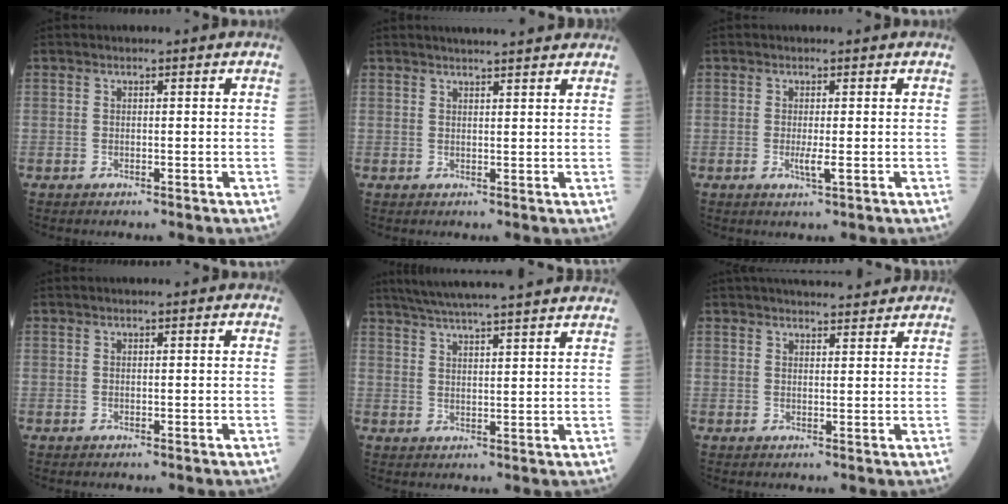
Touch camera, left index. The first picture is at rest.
{"total": 7.8, "force": [7.0, 0.8, 3.4], "torque": [-0.047, 0.023, 0.082]}
{"total": 2.0, "force": [-0.4, 0.1, 2.0], "torque": [-0.040, -0.005, -0.007]}
{"total": 1.5, "force": [1.2, 0.5, 0.8], "torque": [-0.007, 0.021, 0.011]}
{"total": 20.5, "force": [18.5, 0.6, 8.8], "torque": [-0.149, 0.012, 0.246]}
{"total": 11.3, "force": [10.4, 1.9, 3.8], "torque": [-0.047, 0.022, 0.135]}